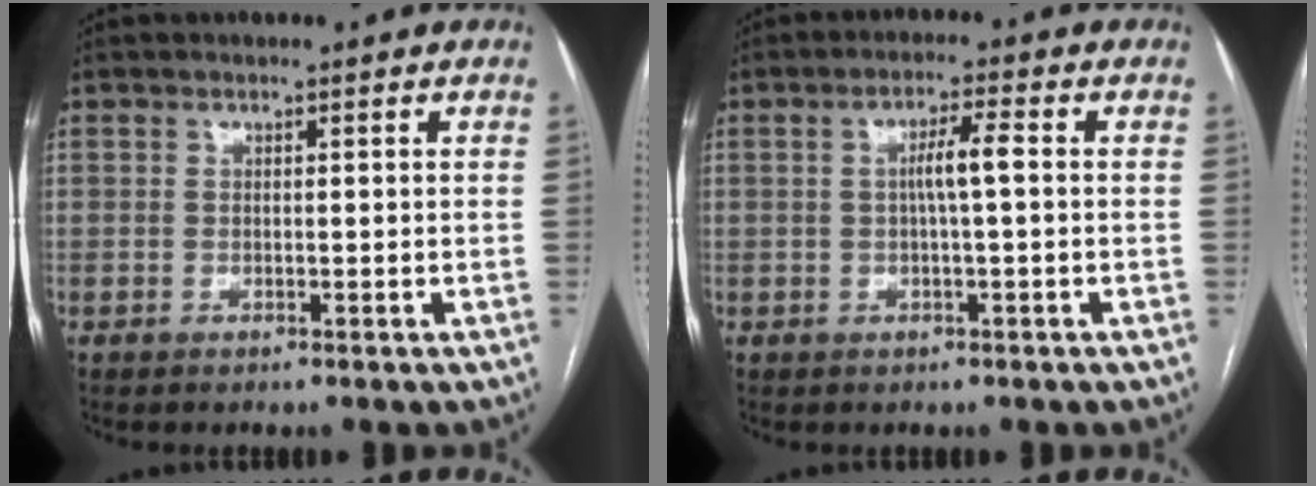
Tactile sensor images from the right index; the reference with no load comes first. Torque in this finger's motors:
{"motor_torque": [0.81, -0.37, 0.44, 0.10]}